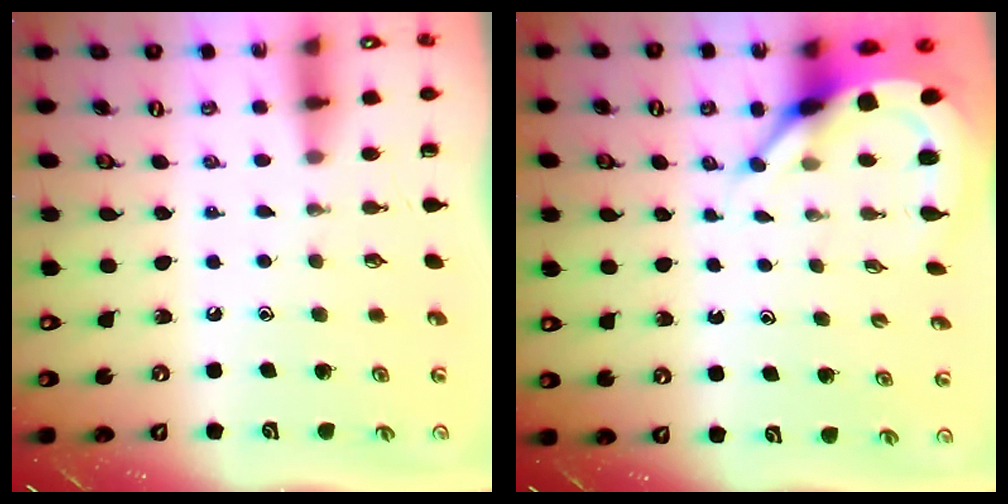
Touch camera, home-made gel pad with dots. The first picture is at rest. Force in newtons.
{"total": 7.0, "press": 6.9, "slide": 1.0}